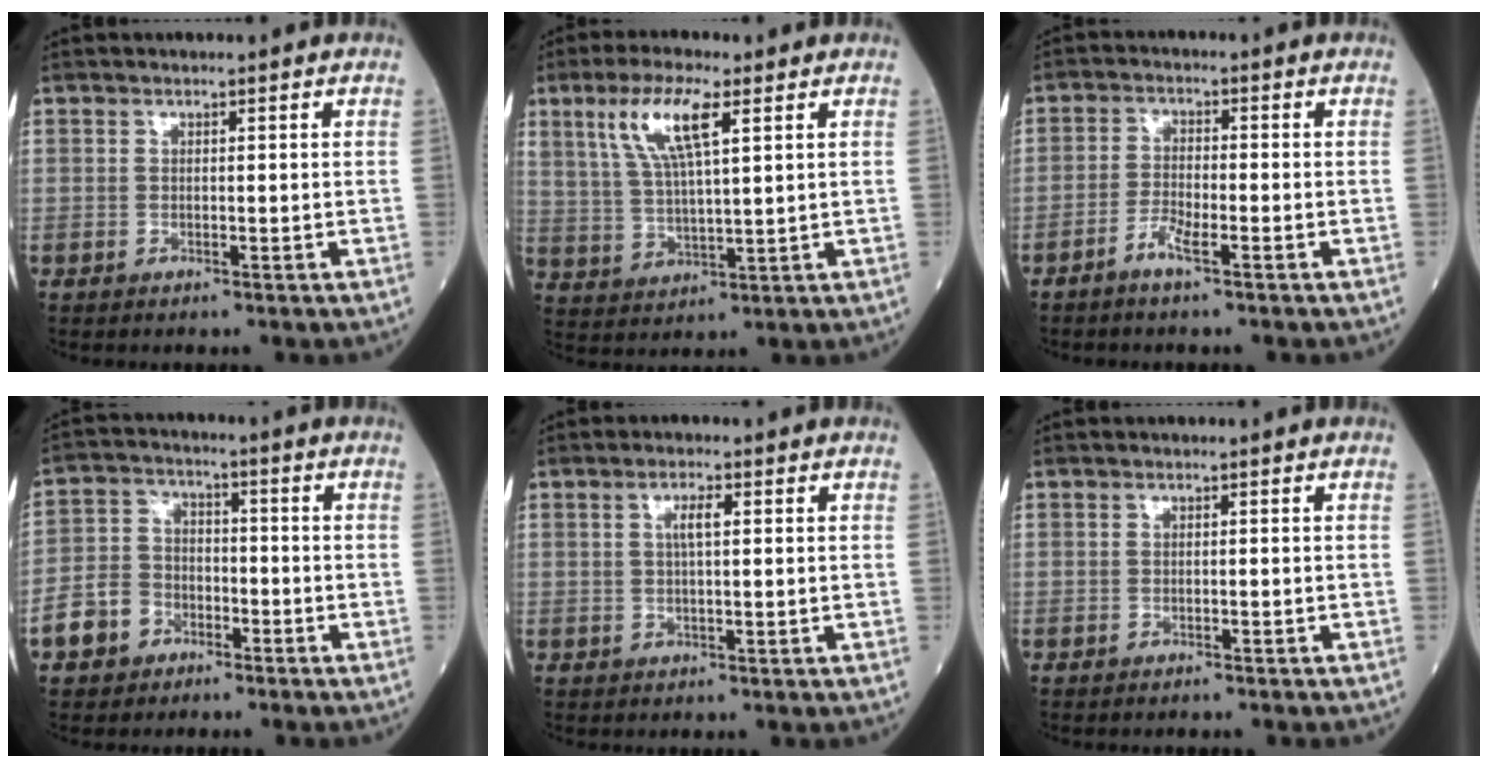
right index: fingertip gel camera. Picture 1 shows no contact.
{"total": 9.2, "force": [4.3, 1.7, 7.9], "torque": [-0.164, 0.010, 0.088]}
{"total": 3.4, "force": [-2.3, 0.4, 2.4], "torque": [-0.051, 0.001, -0.047]}
{"total": 7.1, "force": [-4.0, 5.3, 2.4], "torque": [-0.066, 0.018, -0.073]}
{"total": 2.4, "force": [0.6, 0.4, 2.3], "torque": [-0.045, 0.003, 0.010]}
{"total": 1.7, "force": [-1.6, 0.0, 0.7], "torque": [-0.011, 0.000, -0.020]}